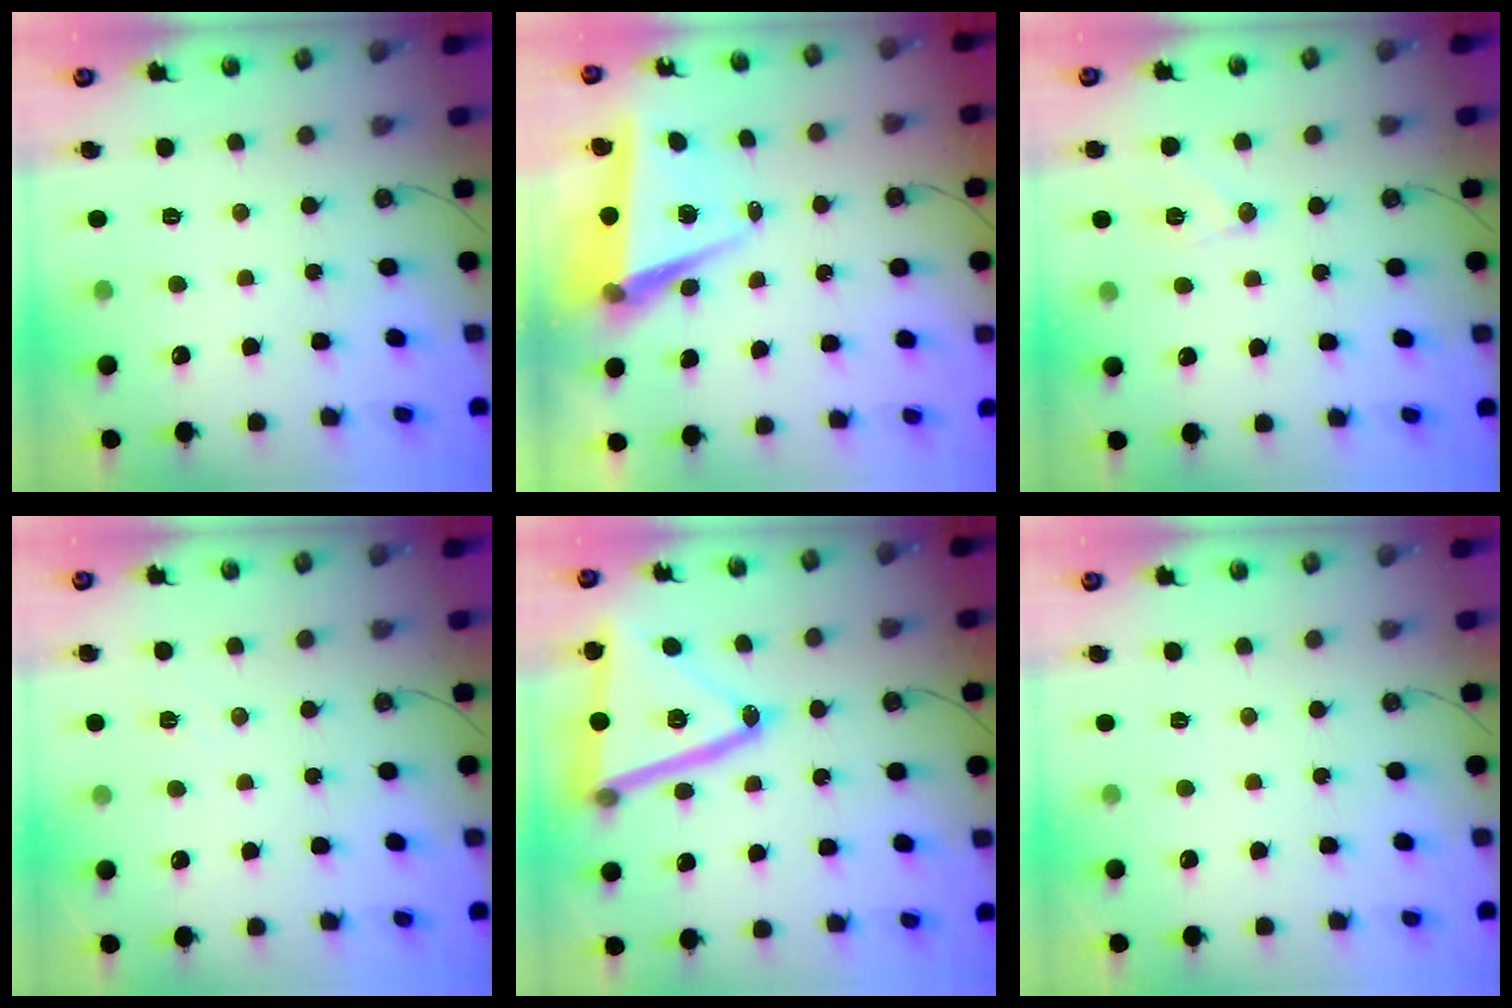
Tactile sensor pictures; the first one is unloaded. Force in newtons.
{"total": 7.5, "press": 6.1, "slide": 4.4}
{"total": 8.1, "press": 8.0, "slide": 0.9}
{"total": 3.7, "press": 3.5, "slide": 1.2}
{"total": 23.7, "press": 23.4, "slide": 3.4}
{"total": 0.0}